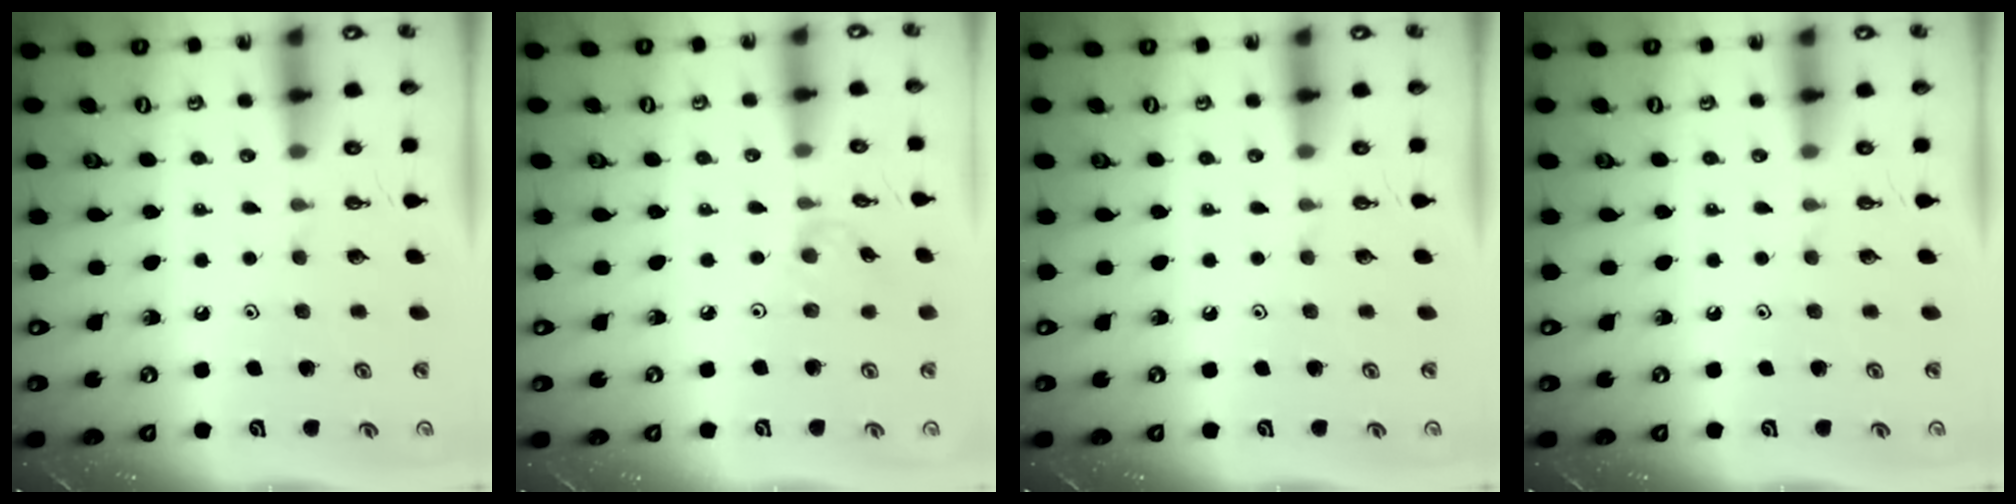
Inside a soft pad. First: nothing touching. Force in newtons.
{"total": 1.6, "press": 1.5, "slide": 0.4}
{"total": 0.0}
{"total": 0.0}